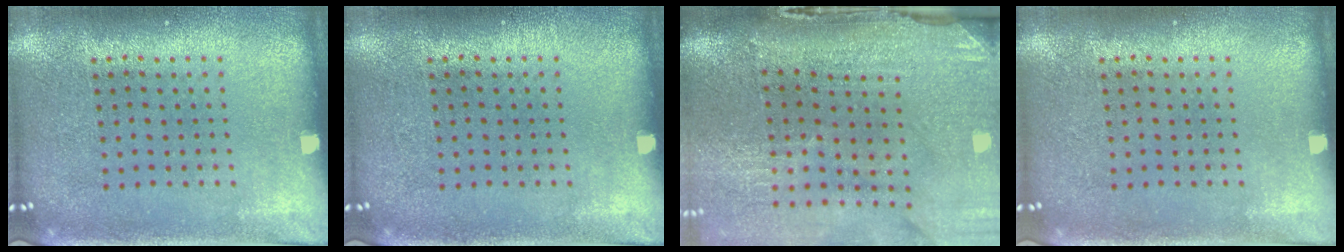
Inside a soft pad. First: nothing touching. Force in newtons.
{"total": 0.0}
{"total": 4.4, "press": 3.7, "slide": 2.4}
{"total": 0.0}